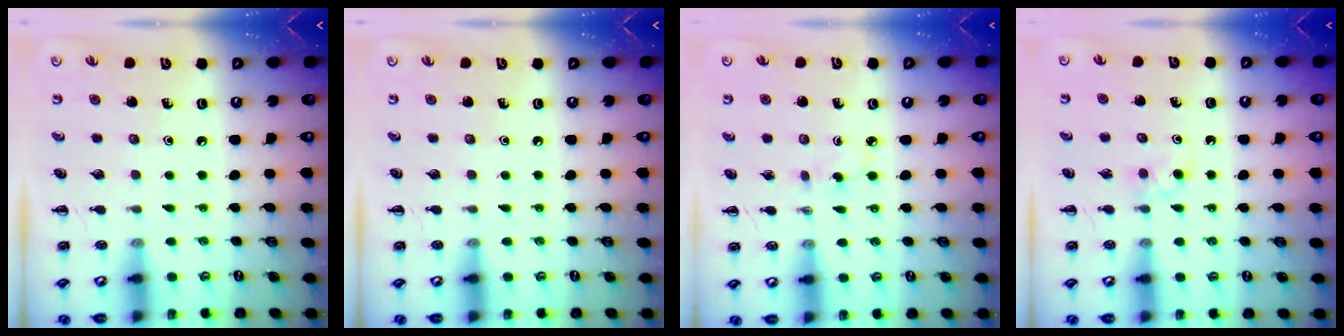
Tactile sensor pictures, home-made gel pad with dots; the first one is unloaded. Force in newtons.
{"total": 0.0}
{"total": 2.9, "press": 2.7, "slide": 1.1}
{"total": 2.6, "press": 2.3, "slide": 1.2}